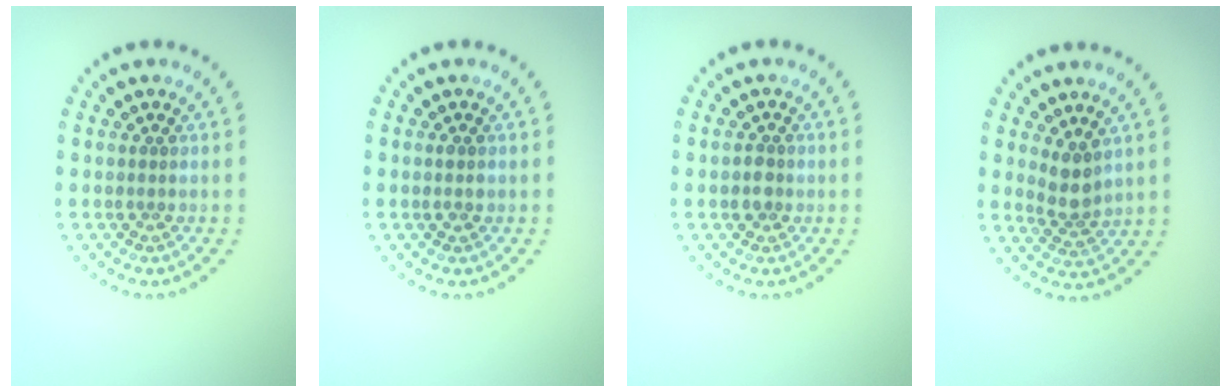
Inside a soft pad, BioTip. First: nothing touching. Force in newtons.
{"total": 0.9, "press": 0.9, "slide": 0.1}
{"total": 1.4, "press": 1.3, "slide": 0.5}
{"total": 2.5, "press": 2.0, "slide": 1.5}